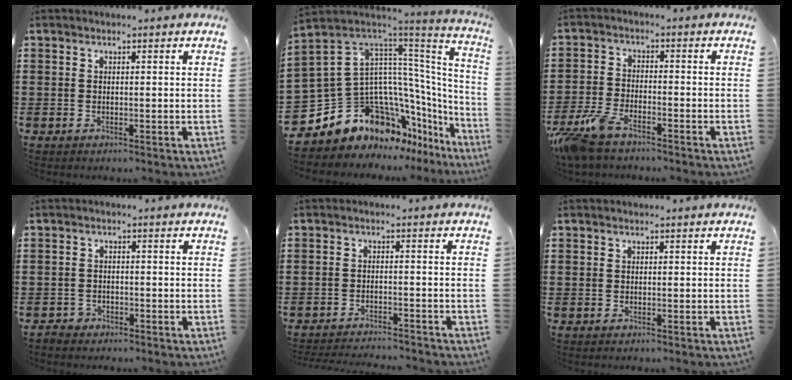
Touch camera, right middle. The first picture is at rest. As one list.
[{"total": 14.3, "force": [-8.3, 9.8, 6.1], "torque": [-0.164, -0.024, -0.125]}, {"total": 6.6, "force": [-5.1, 1.8, 3.7], "torque": [-0.106, -0.010, -0.106]}, {"total": 1.6, "force": [-1.4, 0.8, 0.0], "torque": [-0.007, 0.004, -0.033]}, {"total": 2.6, "force": [-2.6, 0.0, 0.2], "torque": [-0.007, 0.000, -0.056]}, {"total": 0.0}]